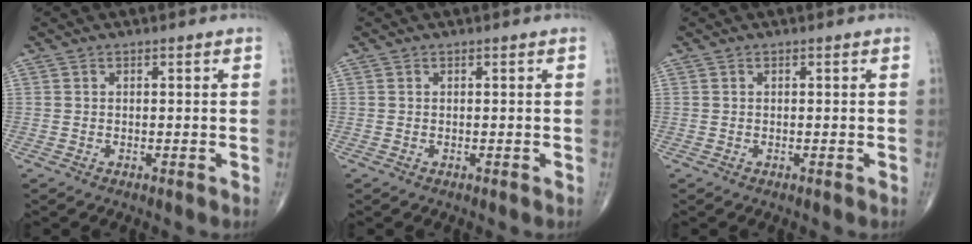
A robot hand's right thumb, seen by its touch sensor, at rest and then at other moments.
{"total": 0.0}
{"total": 0.0}